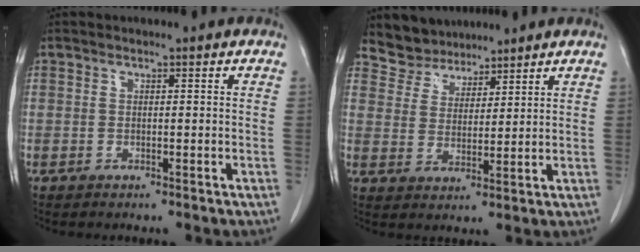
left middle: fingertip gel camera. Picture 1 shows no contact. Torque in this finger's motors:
{"motor_torque": [0.58, -0.63, 0.00, 0.00]}